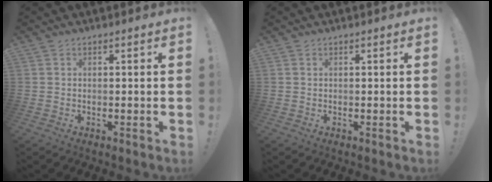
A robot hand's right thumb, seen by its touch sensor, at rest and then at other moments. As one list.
[{"total": 0.0}]